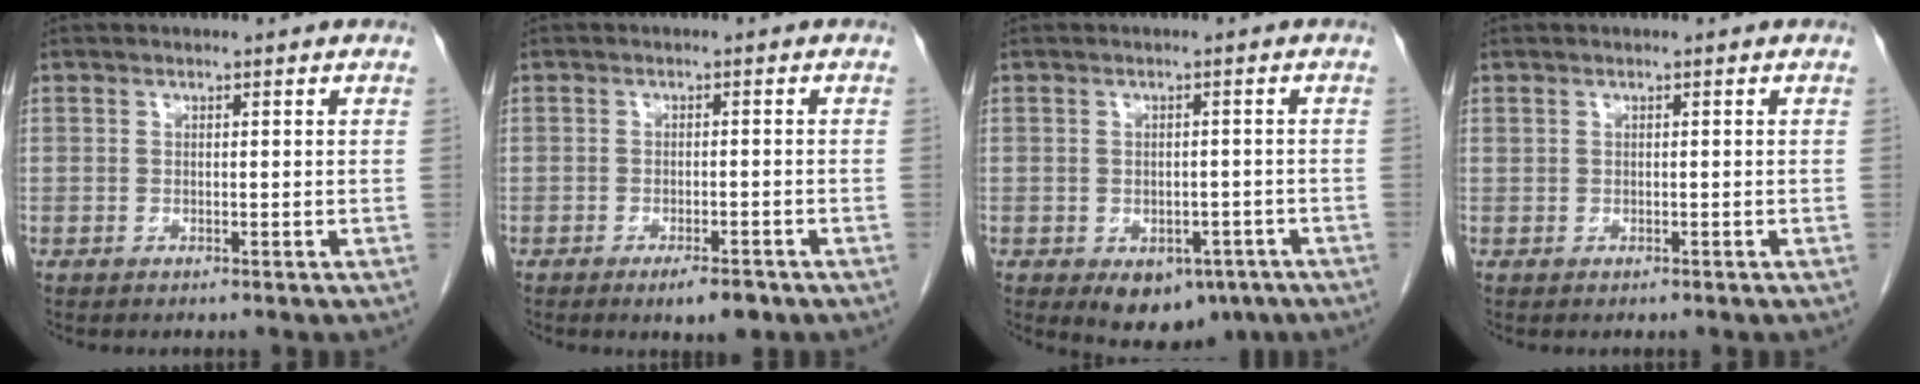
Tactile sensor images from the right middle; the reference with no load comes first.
{"total": 2.5, "force": [-1.7, 0.5, 1.8], "torque": [-0.026, -0.001, -0.023]}
{"total": 7.5, "force": [-4.2, 4.7, 4.1], "torque": [-0.037, 0.003, -0.049]}
{"total": 0.0}